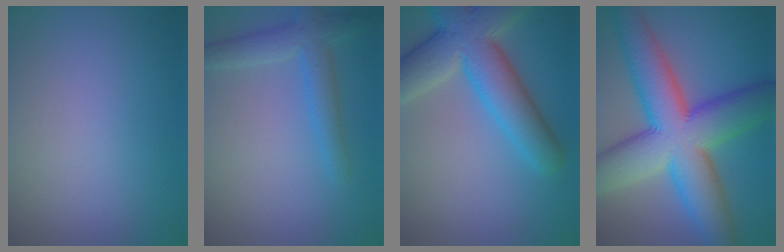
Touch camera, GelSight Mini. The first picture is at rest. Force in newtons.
{"total": 3.5, "press": 3.5, "slide": 0.2}
{"total": 9.0, "press": 9.0, "slide": 0.6}
{"total": 13.9, "press": 13.9, "slide": 0.5}